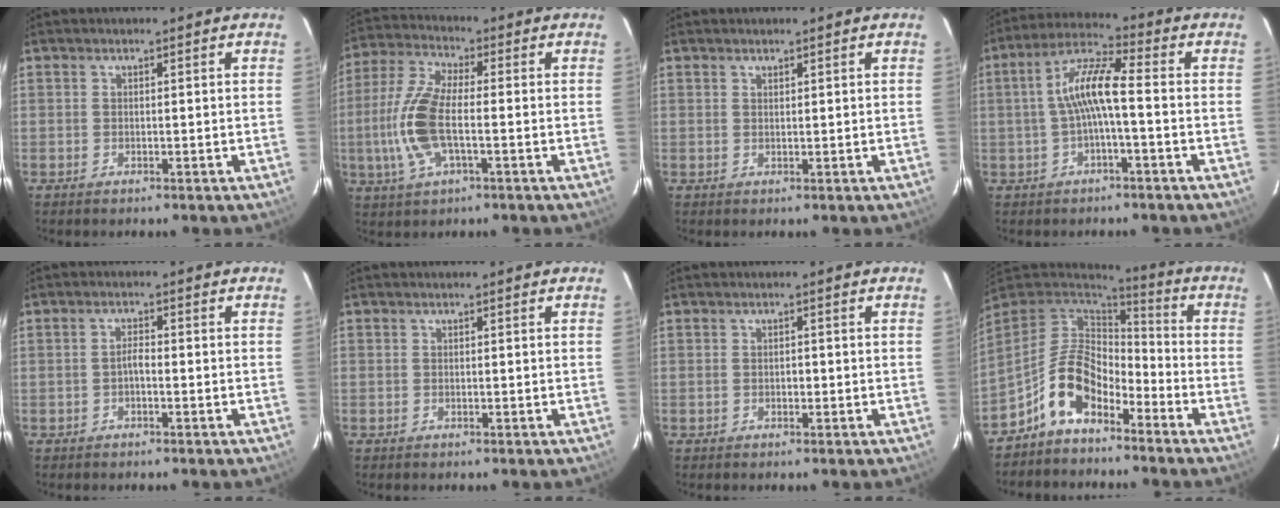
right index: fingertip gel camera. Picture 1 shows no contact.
{"total": 12.4, "force": [-2.2, 4.6, 11.3], "torque": [-0.257, 0.002, -0.049]}
{"total": 0.6, "force": [0.6, 0.2, 0.1], "torque": [-0.002, 0.001, 0.011]}
{"total": 8.2, "force": [-0.9, 1.4, 8.0], "torque": [-0.167, 0.020, -0.018]}
{"total": 1.5, "force": [-0.6, 0.5, 1.2], "torque": [-0.024, 0.007, -0.014]}
{"total": 0.0}
{"total": 0.7, "force": [-0.2, 0.6, 0.3], "torque": [-0.002, 0.001, -0.003]}
{"total": 11.5, "force": [-6.9, 6.0, 7.1], "torque": [-0.144, 0.019, -0.131]}